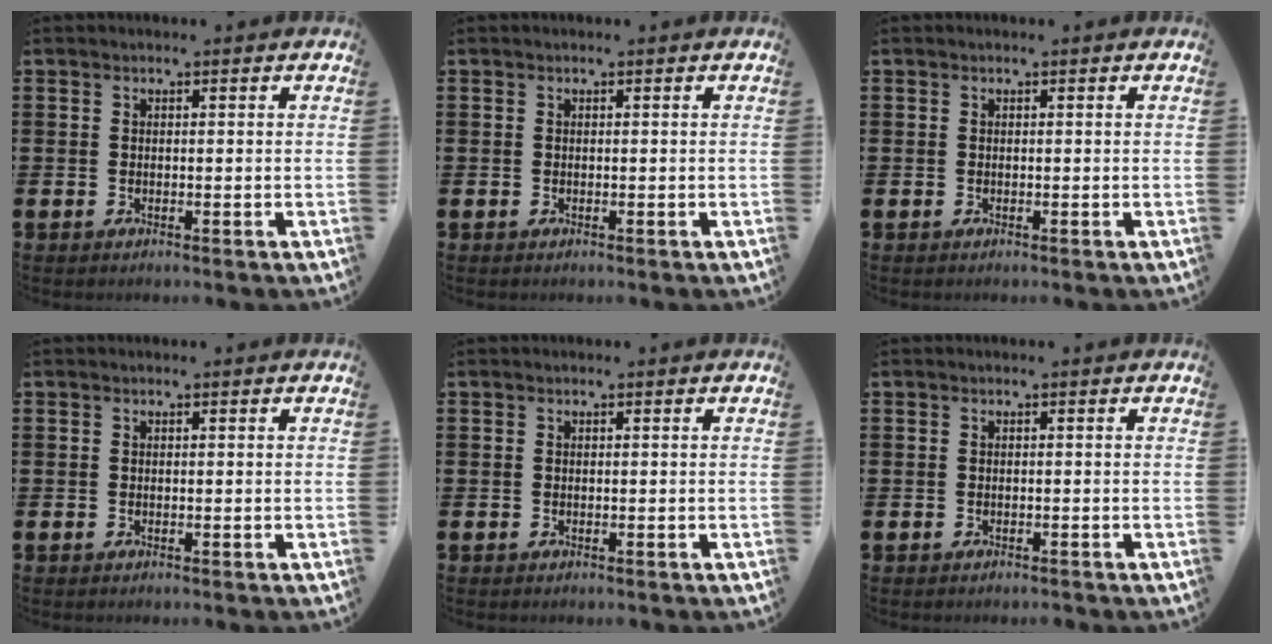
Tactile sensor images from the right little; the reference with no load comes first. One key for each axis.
{"total": 0.0}
{"total": 0.0}
{"total": 0.0}
{"total": 0.0}
{"total": 0.0}